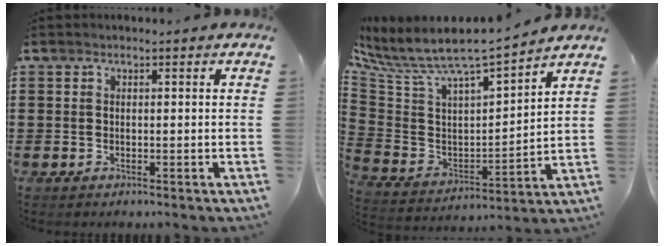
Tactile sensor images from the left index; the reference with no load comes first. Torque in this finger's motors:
{"motor_torque": [2.14, 0.00, 0.28, 0.21]}